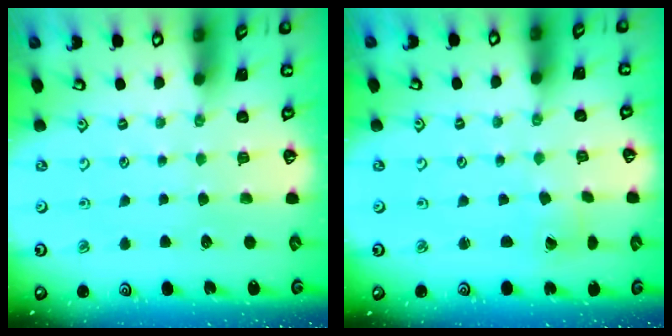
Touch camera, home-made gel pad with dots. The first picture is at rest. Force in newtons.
{"total": 2.0, "press": 2.0, "slide": 0.2}